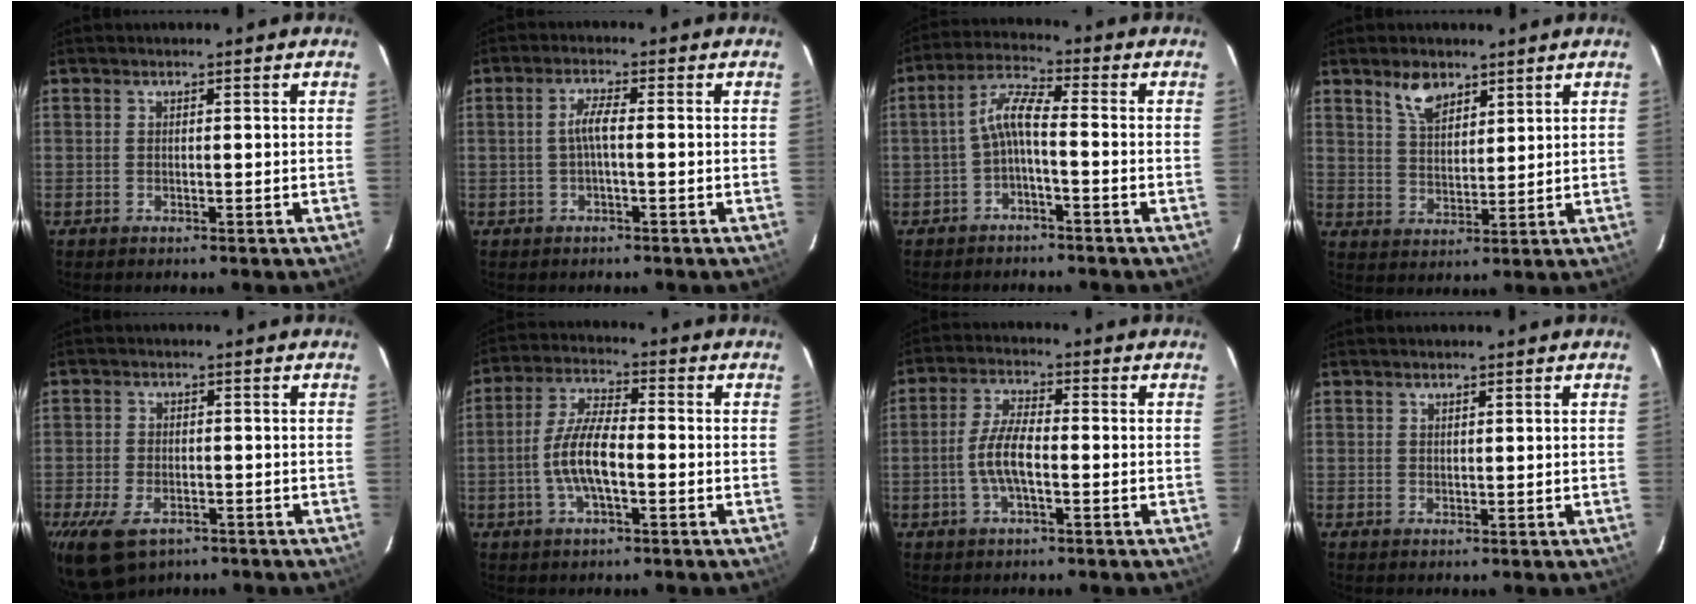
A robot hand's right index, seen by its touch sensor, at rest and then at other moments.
{"total": 2.8, "force": [-0.5, 0.2, 2.8], "torque": [-0.057, 0.005, -0.007]}
{"total": 5.3, "force": [-1.9, 1.0, 4.8], "torque": [-0.115, 0.016, -0.036]}
{"total": 6.0, "force": [4.2, 2.9, 3.1], "torque": [-0.052, 0.003, 0.081]}
{"total": 8.8, "force": [-5.3, 4.9, 5.0], "torque": [-0.121, -0.026, -0.091]}
{"total": 8.5, "force": [-2.3, 2.7, 7.7], "torque": [-0.157, 0.005, -0.044]}
{"total": 6.2, "force": [-1.7, 1.9, 5.7], "torque": [-0.118, 0.004, -0.033]}
{"total": 0.7, "force": [0.6, 0.2, 0.2], "torque": [-0.004, 0.001, 0.012]}